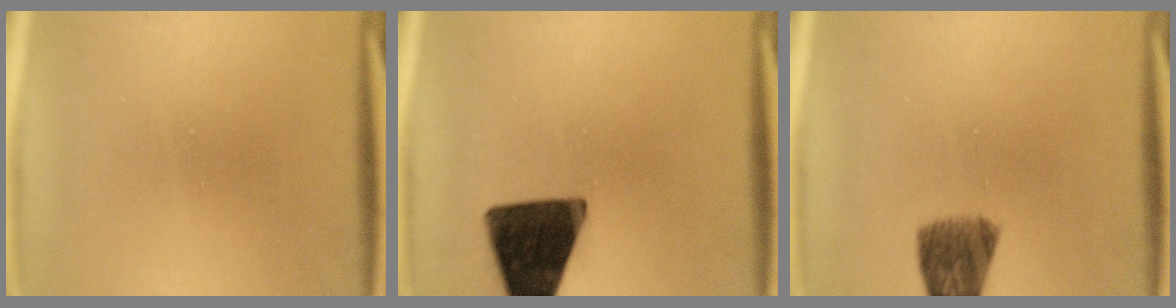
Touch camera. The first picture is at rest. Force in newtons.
{"total": 16.0}
{"total": 7.5}